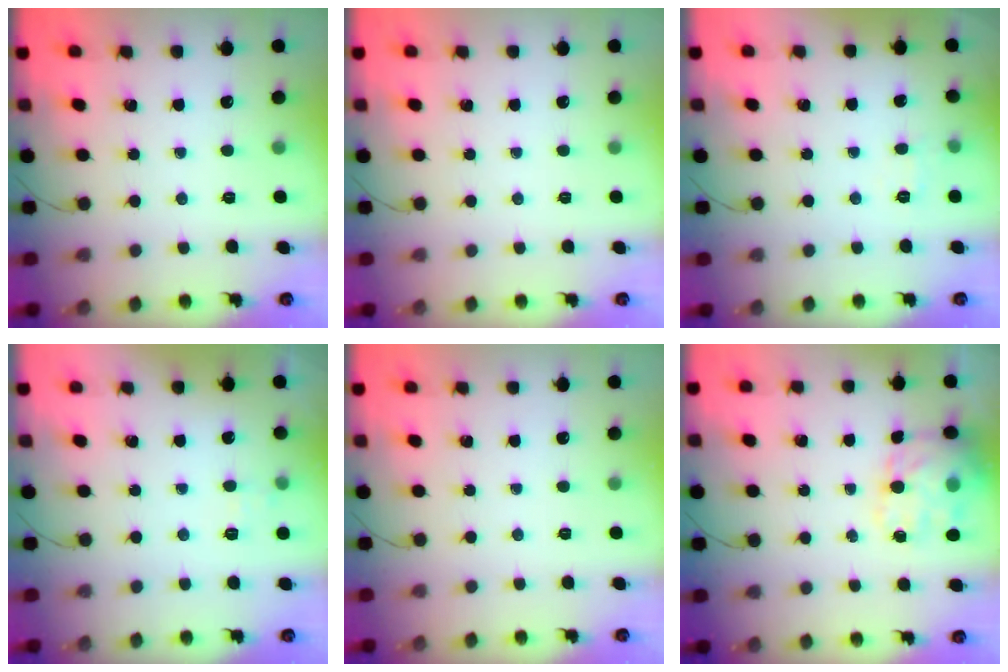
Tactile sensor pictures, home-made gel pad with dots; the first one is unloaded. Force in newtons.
{"total": 0.0}
{"total": 6.1, "press": 6.0, "slide": 1.4}
{"total": 6.0, "press": 5.8, "slide": 1.5}
{"total": 0.0}
{"total": 14.1, "press": 13.7, "slide": 3.3}